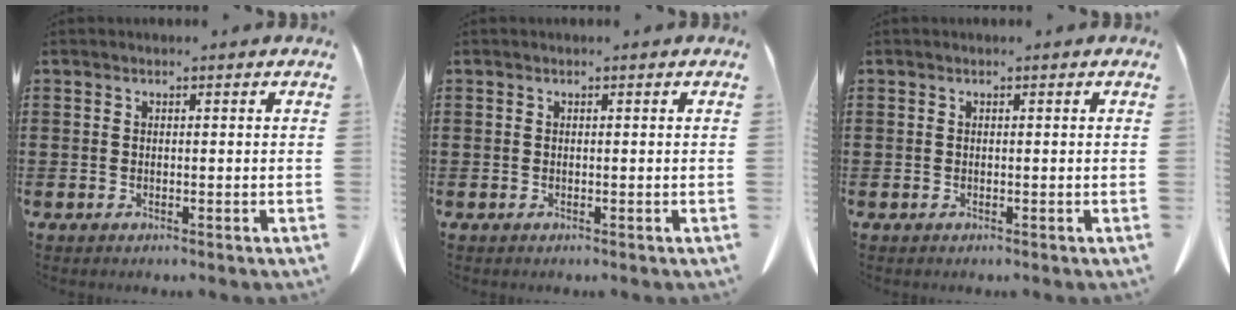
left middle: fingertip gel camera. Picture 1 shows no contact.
{"total": 0.0}
{"total": 0.0}